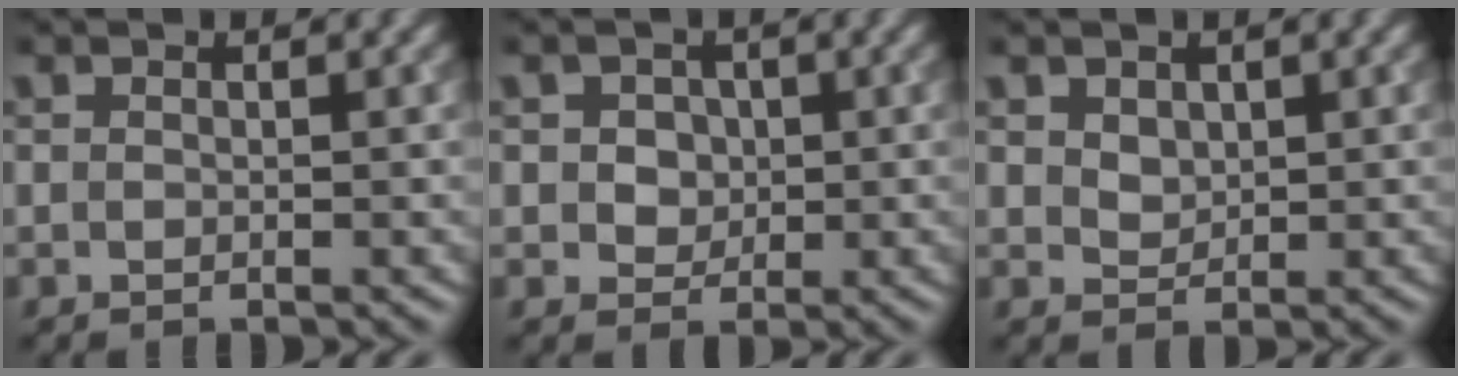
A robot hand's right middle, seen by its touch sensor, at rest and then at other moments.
{"total": 2.8, "force": [0.7, 2.3, 1.4], "torque": [-0.019, 0.012, 0.007]}
{"total": 1.4, "force": [0.7, 1.1, 0.7], "torque": [-0.014, -0.001, 0.013]}